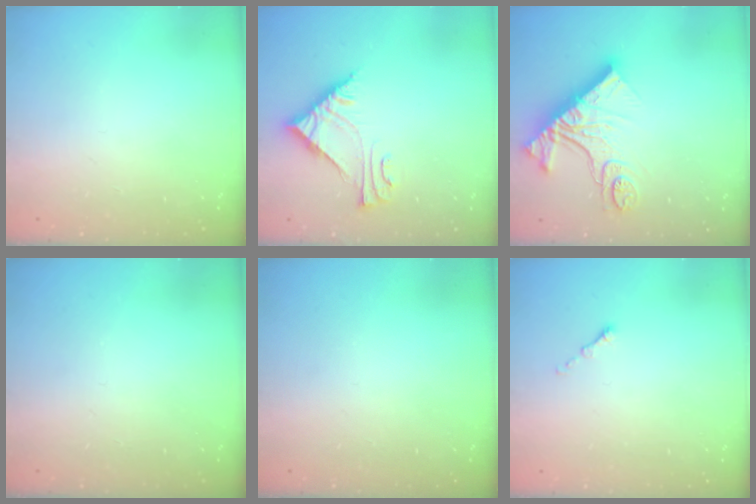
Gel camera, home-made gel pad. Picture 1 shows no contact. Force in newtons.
{"total": 7.7, "press": 7.7, "slide": 0.3}
{"total": 15.2, "press": 15.2, "slide": 1.3}
{"total": 0.0}
{"total": 0.0}
{"total": 0.0}